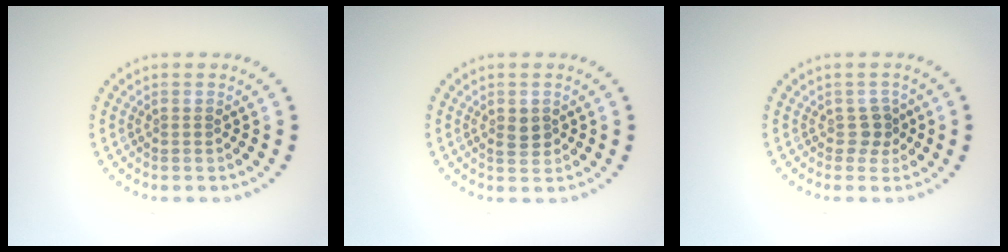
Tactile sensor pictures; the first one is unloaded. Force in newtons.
{"total": 1.5, "press": 1.5, "slide": 0.2}
{"total": 1.4, "press": 1.1, "slide": 0.9}